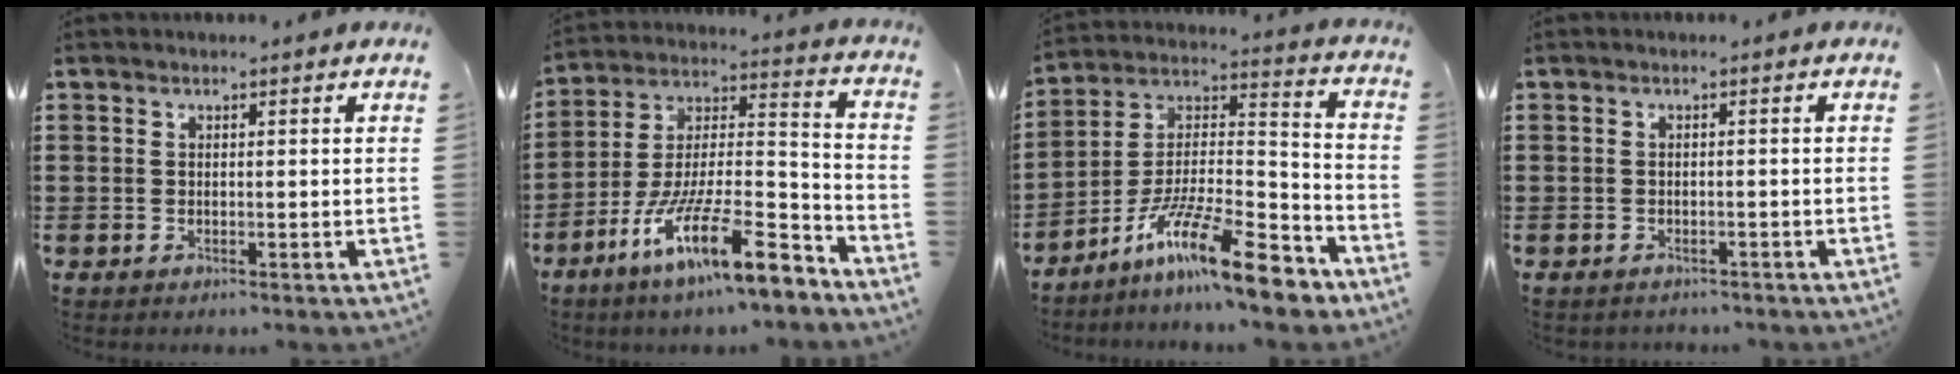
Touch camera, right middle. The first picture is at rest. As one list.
[{"total": 15.9, "force": [-11.2, 2.6, 11.0], "torque": [-0.201, 0.017, -0.203]}, {"total": 15.1, "force": [-10.8, 2.6, 10.3], "torque": [-0.188, 0.020, -0.200]}, {"total": 0.8, "force": [-0.7, 0.1, 0.1], "torque": [-0.005, -0.002, -0.015]}]